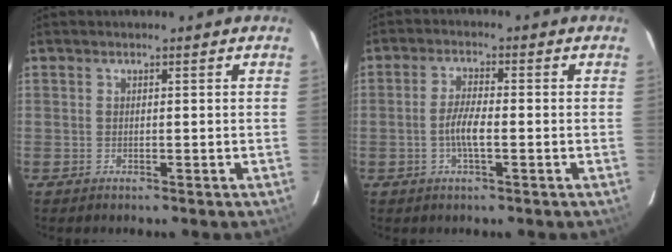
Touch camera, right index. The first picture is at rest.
{"total": 4.3, "force": [-1.2, 0.9, 4.1], "torque": [-0.084, 0.003, -0.023]}